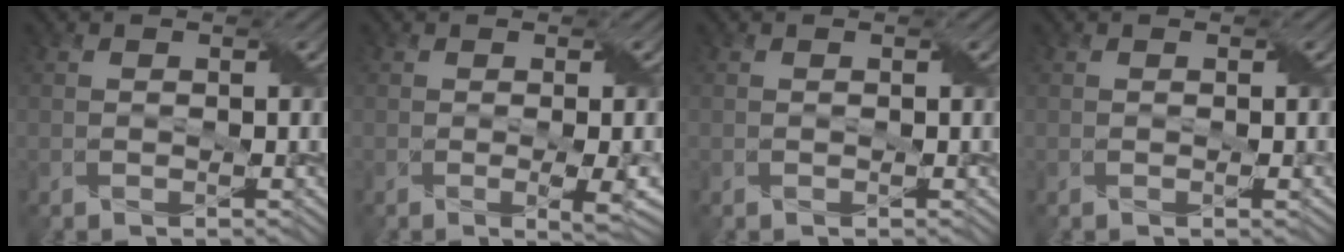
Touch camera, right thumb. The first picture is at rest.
{"total": 2.8, "force": [-0.3, 0.4, 2.7], "torque": [-0.049, 0.000, -0.003]}
{"total": 0.0}
{"total": 0.6, "force": [0.0, 0.0, 0.6], "torque": [-0.009, 0.001, -0.001]}